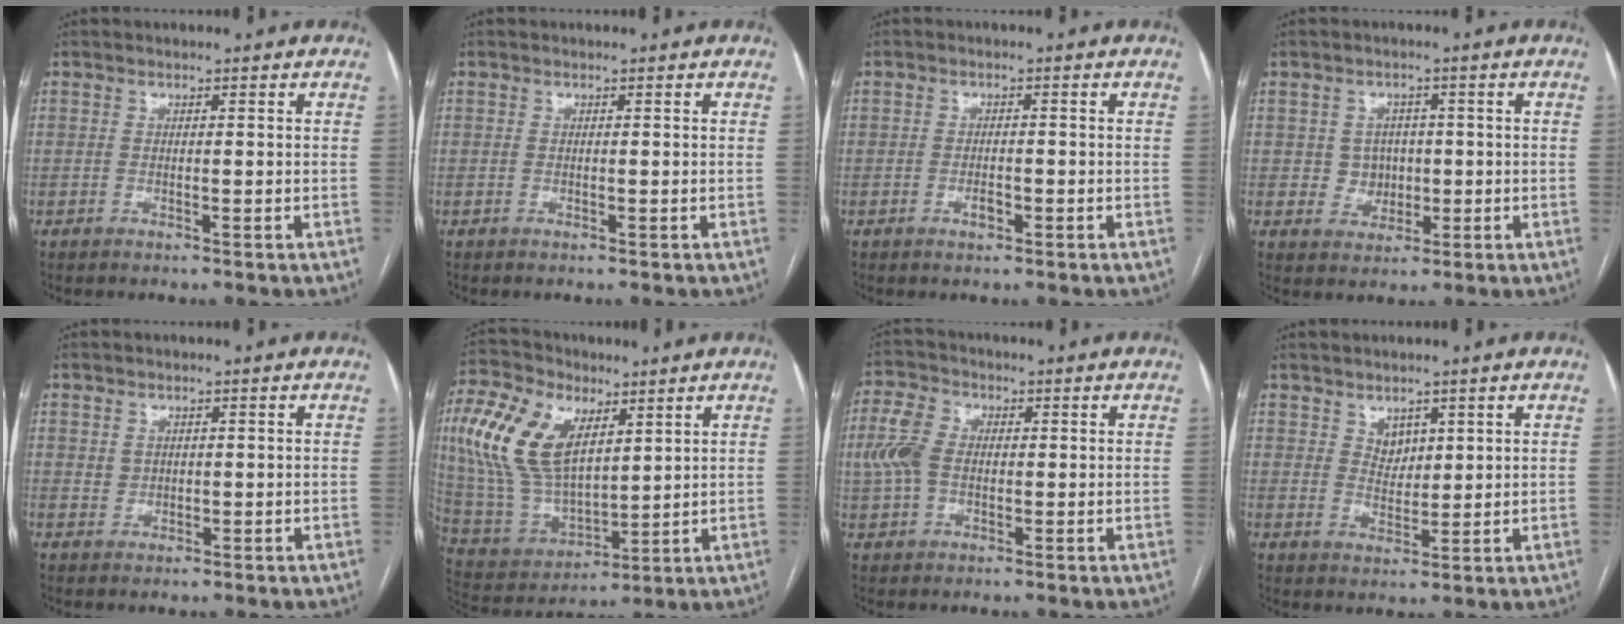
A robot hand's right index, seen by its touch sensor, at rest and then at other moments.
{"total": 0.0}
{"total": 1.9, "force": [-0.8, 0.9, 1.5], "torque": [-0.025, 0.002, -0.012]}
{"total": 4.0, "force": [0.1, 3.9, 1.0], "torque": [-0.007, 0.011, 0.008]}
{"total": 1.5, "force": [0.4, 1.4, 0.3], "torque": [-0.001, 0.000, 0.008]}
{"total": 17.4, "force": [6.4, 9.4, 13.2], "torque": [-0.299, 0.020, 0.129]}
{"total": 7.0, "force": [0.2, 4.9, 5.0], "torque": [-0.133, 0.020, 0.005]}
{"total": 3.1, "force": [1.8, 2.2, 1.2], "torque": [-0.021, -0.001, 0.038]}